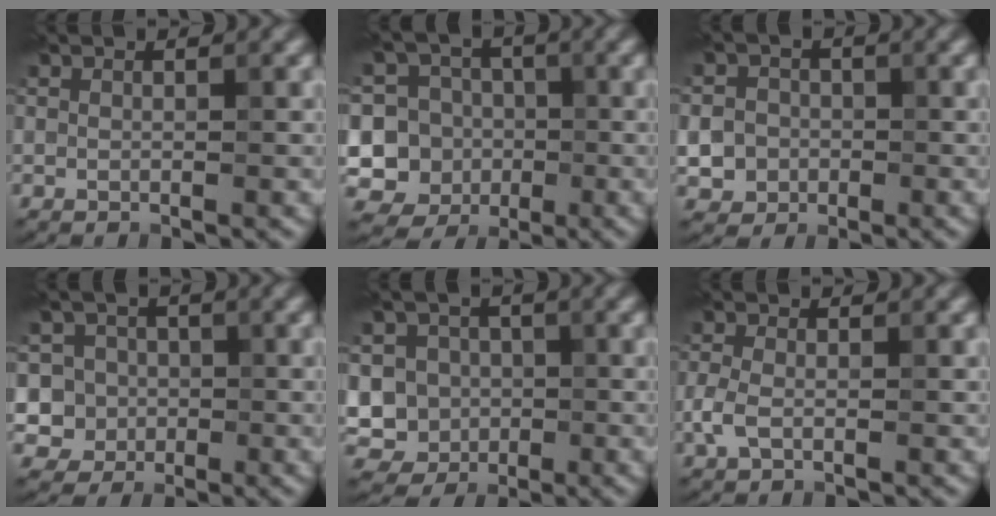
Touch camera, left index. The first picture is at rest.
{"total": 9.8, "force": [-1.4, 9.4, 2.5], "torque": [-0.053, 0.023, -0.048]}
{"total": 6.9, "force": [-1.9, 6.4, 1.9], "torque": [-0.031, -0.004, -0.063]}
{"total": 5.9, "force": [-0.1, 5.8, 1.4], "torque": [-0.008, 0.023, -0.019]}
{"total": 8.4, "force": [-0.7, 7.9, 2.7], "torque": [-0.055, 0.023, -0.050]}
{"total": 2.0, "force": [-0.6, 1.2, 1.5], "torque": [-0.038, 0.002, -0.017]}